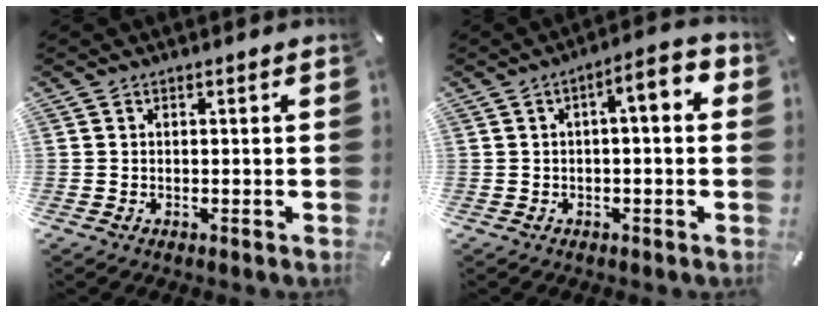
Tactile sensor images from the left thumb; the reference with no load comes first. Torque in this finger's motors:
{"motor_torque": [0.12, 0.16, 0.26, 0.23, 0.11]}